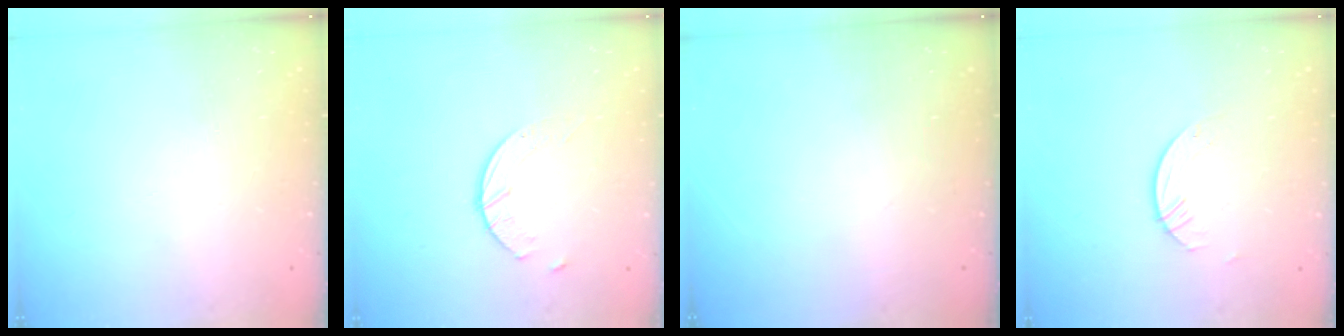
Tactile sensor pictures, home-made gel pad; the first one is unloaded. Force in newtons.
{"total": 4.1, "press": 4.1, "slide": 0.4}
{"total": 0.0}
{"total": 2.2, "press": 2.2, "slide": 0.2}